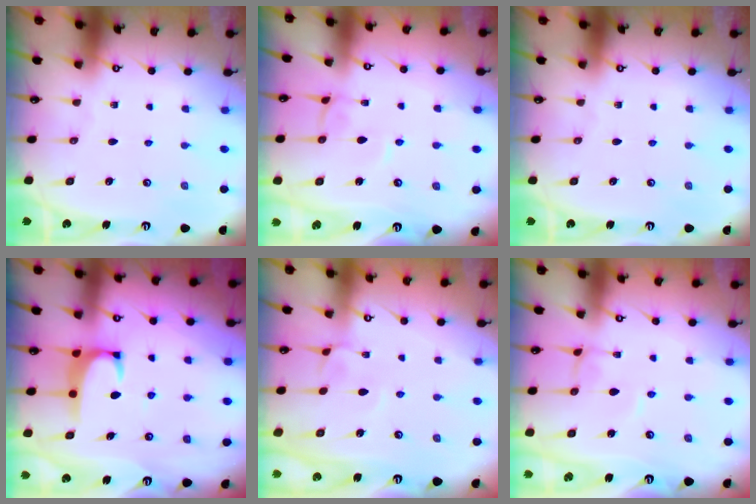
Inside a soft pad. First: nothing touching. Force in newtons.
{"total": 0.6, "press": 0.5, "slide": 0.3}
{"total": 0.0}
{"total": 2.0, "press": 2.0, "slide": 0.3}
{"total": 3.9, "press": 3.9, "slide": 0.2}
{"total": 1.7, "press": 1.7, "slide": 0.1}